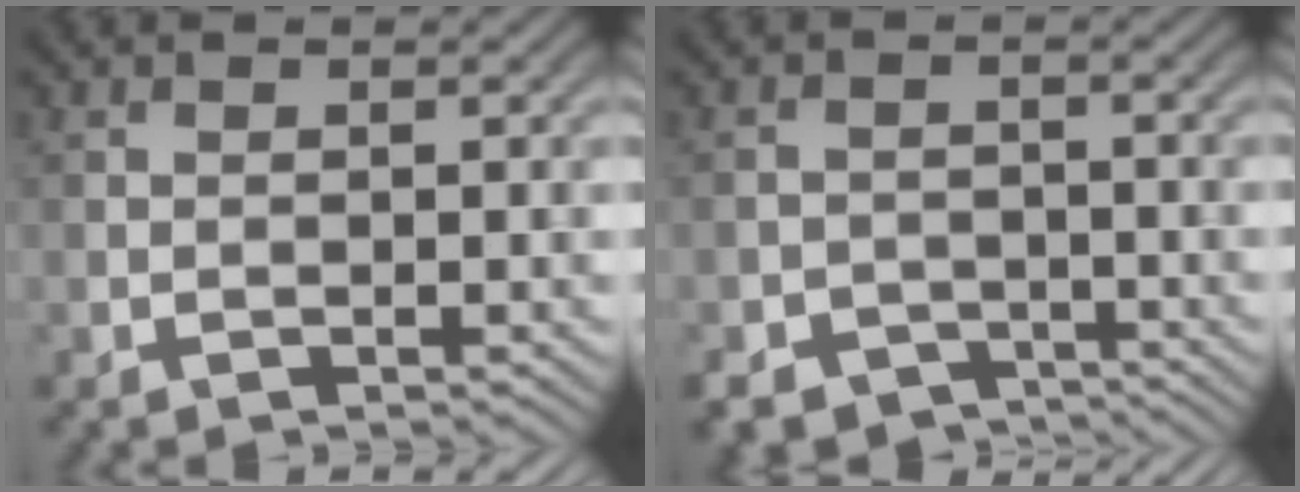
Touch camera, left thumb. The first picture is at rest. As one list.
[{"total": 5.1, "force": [-4.0, 3.0, 1.2], "torque": [-0.017, -0.006, -0.066]}]